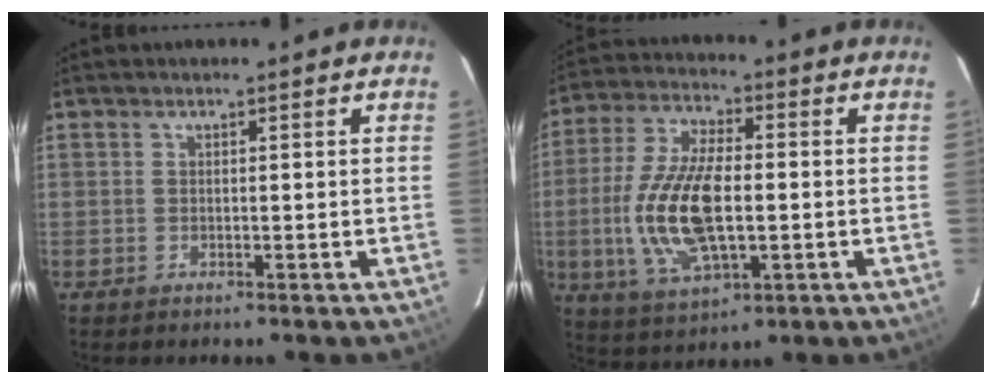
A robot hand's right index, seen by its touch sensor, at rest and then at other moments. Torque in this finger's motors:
{"motor_torque": [0.61, 0.00, 0.85, 0.21]}